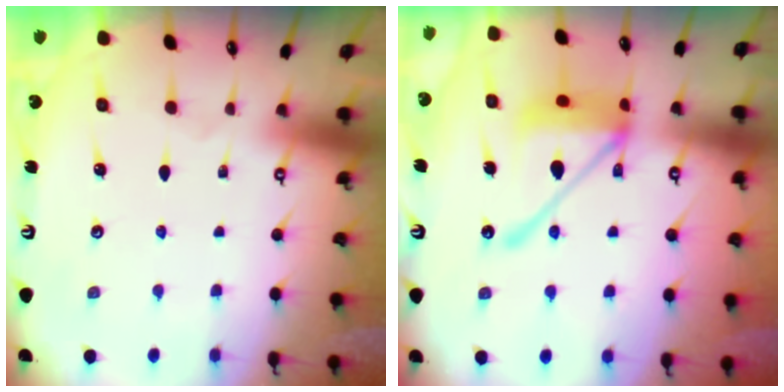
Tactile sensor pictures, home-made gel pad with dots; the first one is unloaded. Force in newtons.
{"total": 15.8, "press": 15.7, "slide": 2.1}